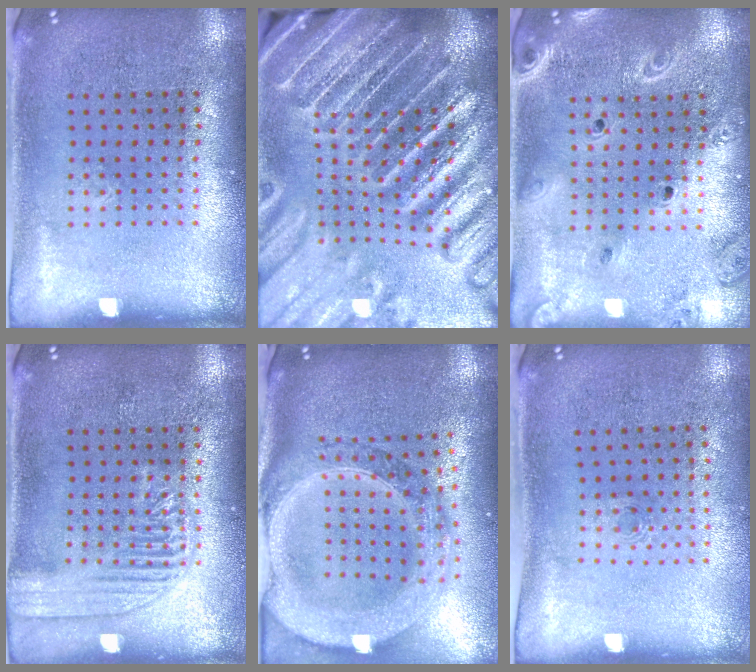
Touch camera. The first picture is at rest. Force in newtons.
{"total": 5.7, "press": 5.0, "slide": 2.8}
{"total": 2.0, "press": 1.9, "slide": 0.7}
{"total": 2.4, "press": 2.4, "slide": 0.3}
{"total": 3.4, "press": 2.8, "slide": 2.0}
{"total": 0.6, "press": 0.3, "slide": 0.5}